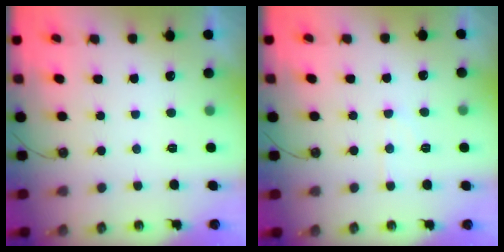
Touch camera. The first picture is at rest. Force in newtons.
{"total": 6.8, "press": 6.8, "slide": 0.7}